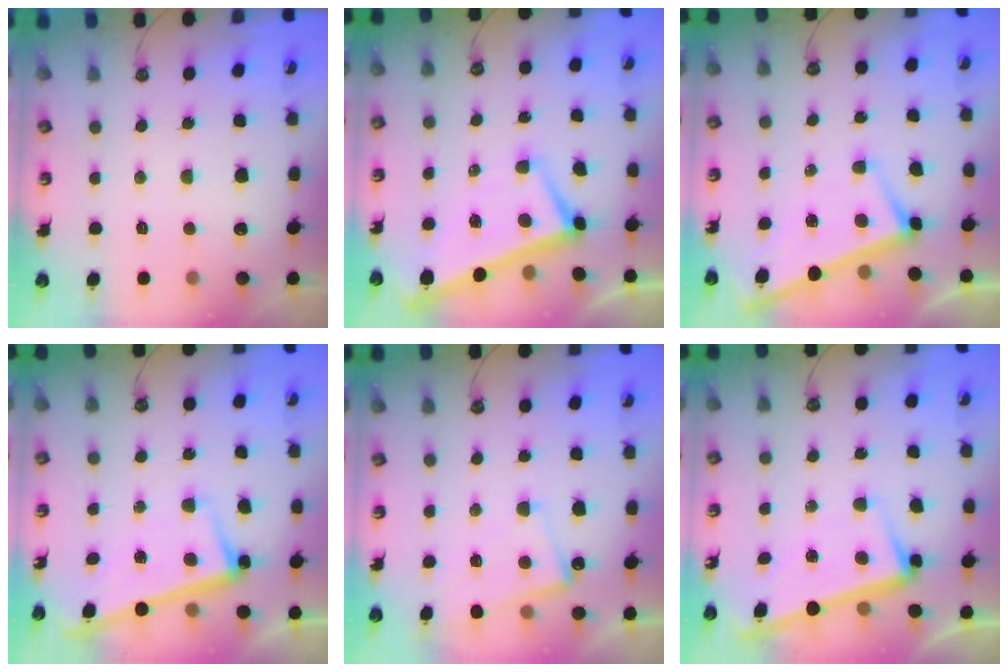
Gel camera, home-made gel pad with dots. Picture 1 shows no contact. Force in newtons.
{"total": 2.2, "press": 2.1, "slide": 0.6}
{"total": 2.6, "press": 2.6, "slide": 0.2}
{"total": 2.5, "press": 2.4, "slide": 0.9}
{"total": 3.6, "press": 3.6, "slide": 0.4}
{"total": 3.1, "press": 3.0, "slide": 1.1}